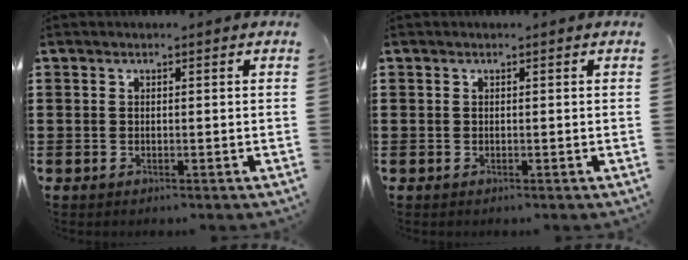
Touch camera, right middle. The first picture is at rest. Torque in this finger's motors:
{"motor_torque": [-0.12, -0.02, 0.00, -0.01]}